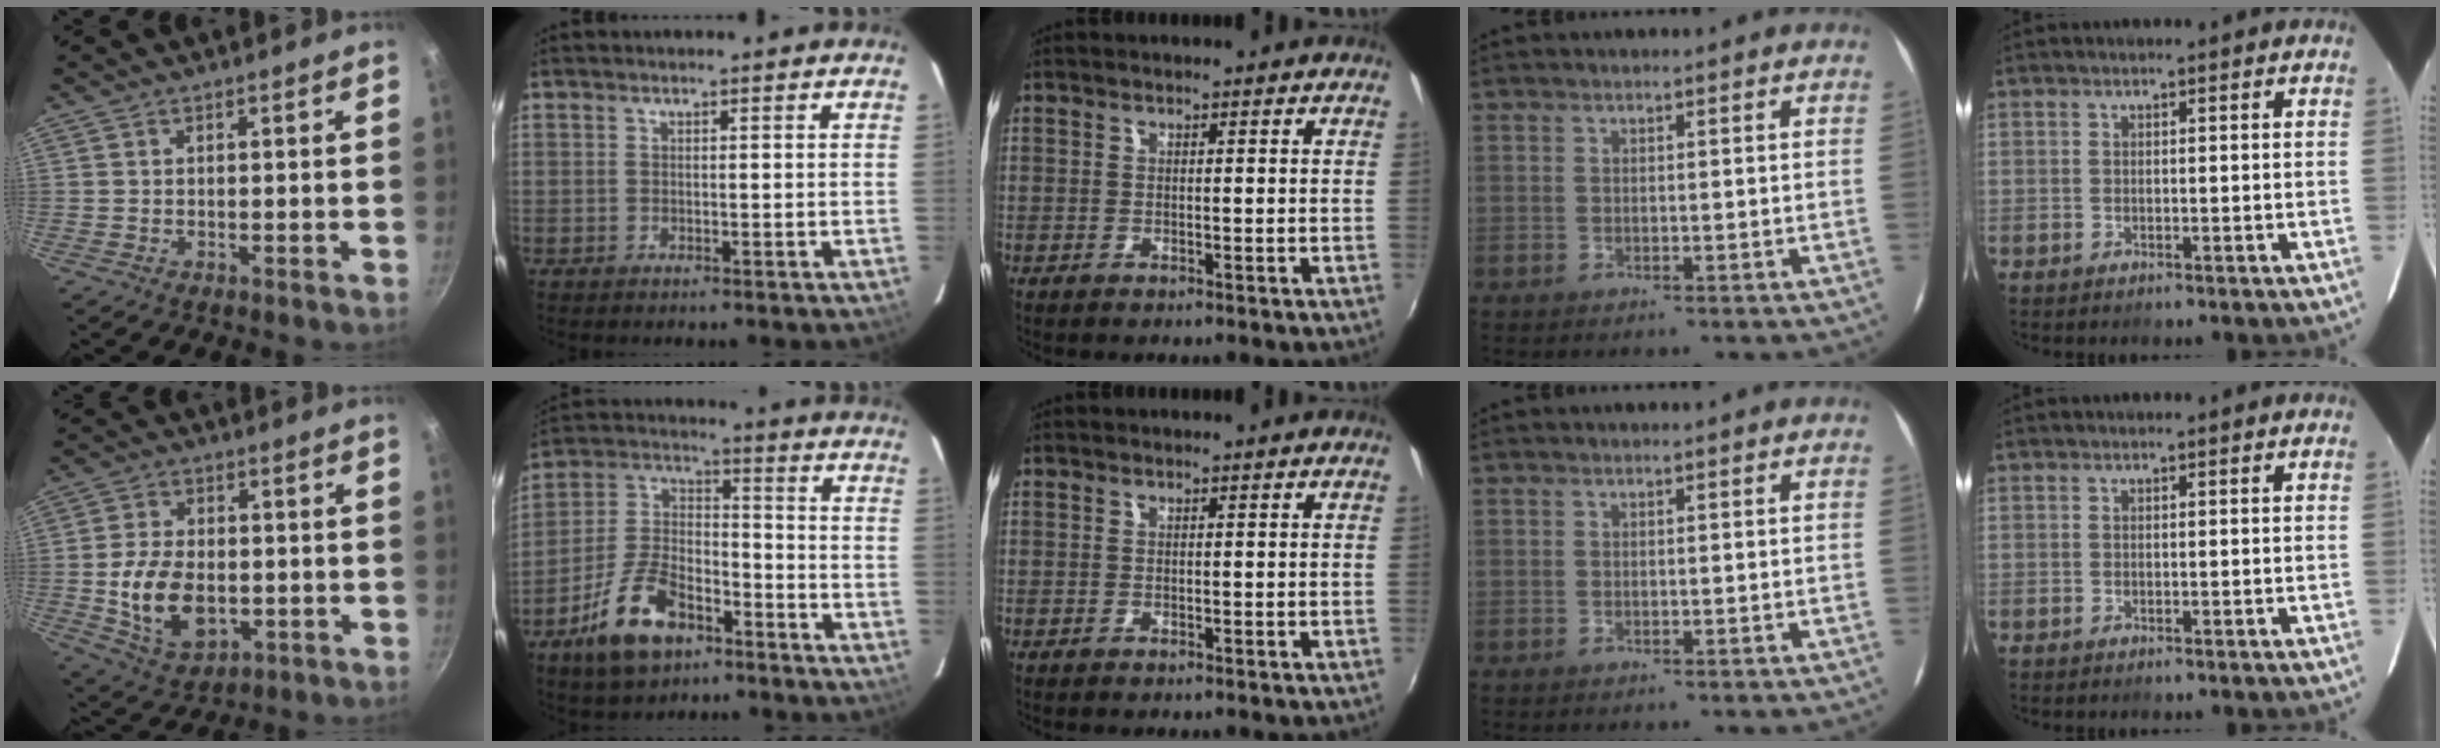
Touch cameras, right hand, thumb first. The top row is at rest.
{"thumb": {"total": 13.3, "force": [-2.0, 8.6, 10.0], "torque": [-0.169, 0.003, -0.025]}, "index": {"total": 14.0, "force": [-8.4, 7.3, 8.6], "torque": [-0.183, 0.018, -0.148]}}